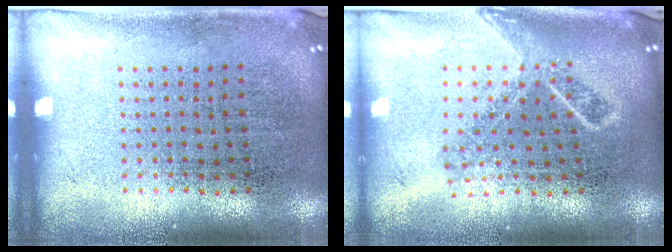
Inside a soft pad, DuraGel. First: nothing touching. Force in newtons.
{"total": 1.8, "press": 1.3, "slide": 1.2}